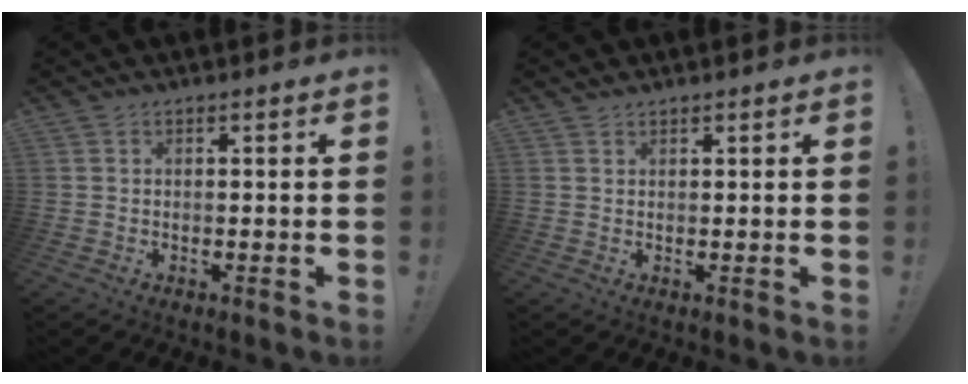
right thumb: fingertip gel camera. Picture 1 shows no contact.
{"total": 1.0, "force": [1.0, 0.3, 0.1], "torque": [0.003, -0.003, 0.018]}